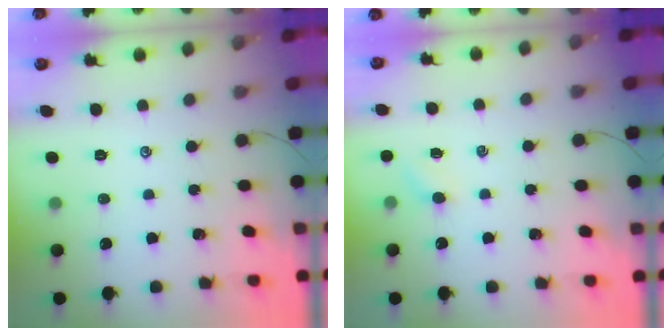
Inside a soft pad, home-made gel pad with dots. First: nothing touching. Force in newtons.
{"total": 2.8, "press": 2.7, "slide": 0.8}